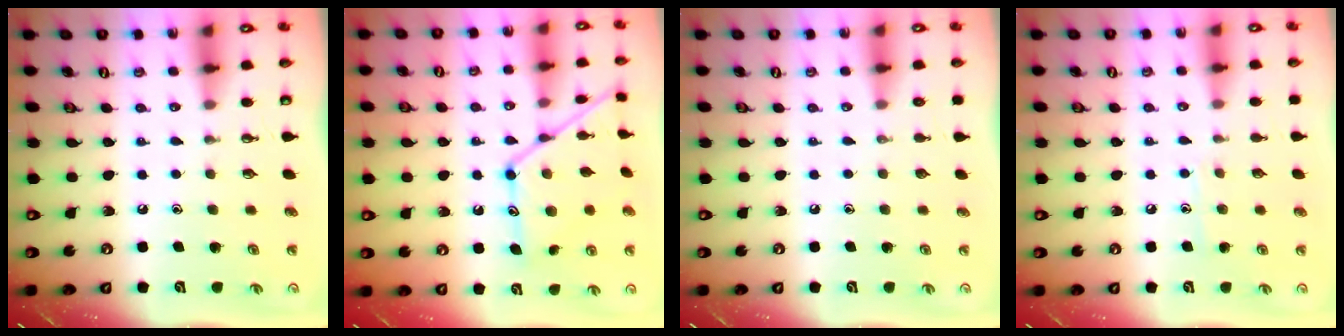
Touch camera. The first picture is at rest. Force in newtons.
{"total": 15.0, "press": 15.0, "slide": 0.9}
{"total": 0.0}
{"total": 6.2, "press": 6.2, "slide": 0.7}